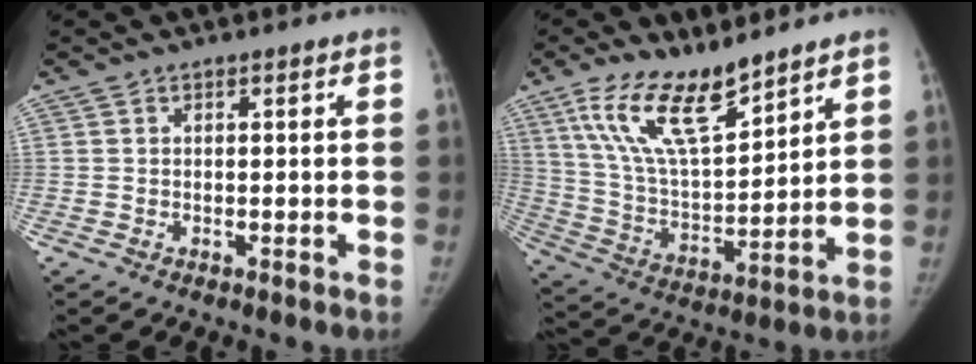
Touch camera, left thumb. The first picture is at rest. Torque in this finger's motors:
{"motor_torque": [0.30, 0.57, 1.39, -1.37, 0.29]}